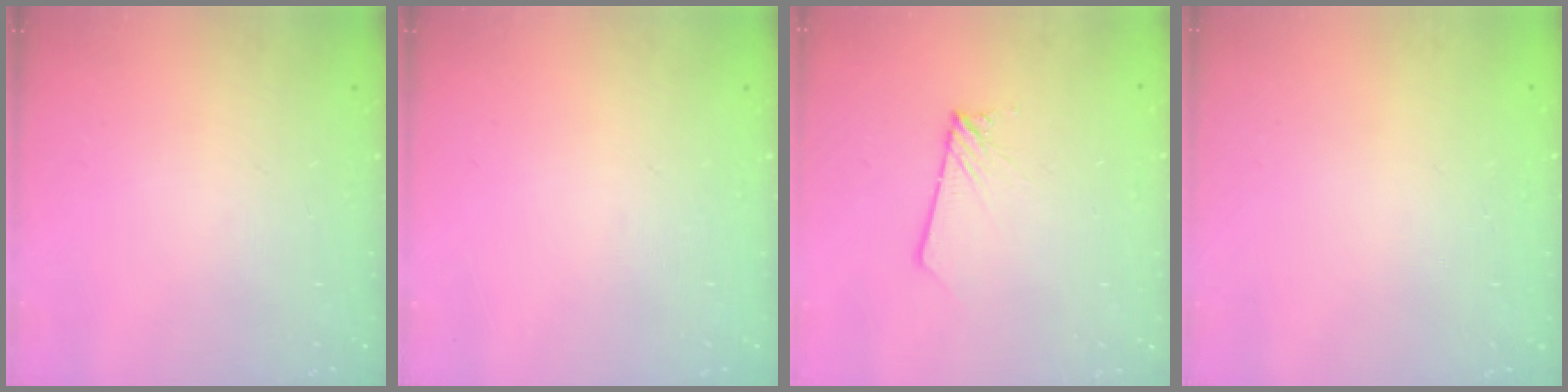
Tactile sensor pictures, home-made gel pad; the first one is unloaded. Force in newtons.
{"total": 0.0}
{"total": 1.8, "press": 1.8, "slide": 0.2}
{"total": 0.0}